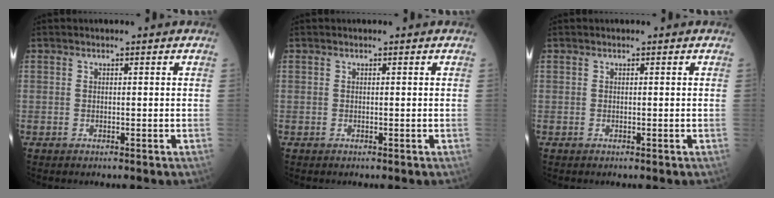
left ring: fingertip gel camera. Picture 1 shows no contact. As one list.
[{"total": 0.0}, {"total": 0.0}]